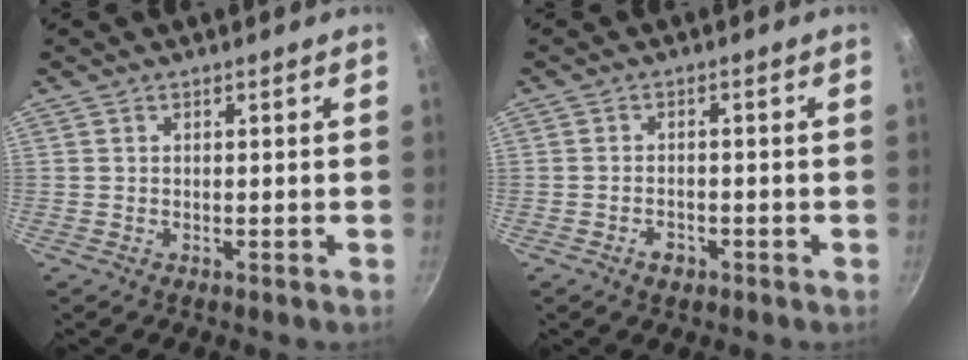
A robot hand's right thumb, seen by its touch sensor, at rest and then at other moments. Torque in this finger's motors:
{"motor_torque": [0.09, 0.84, -0.19, 0.11, 0.00]}